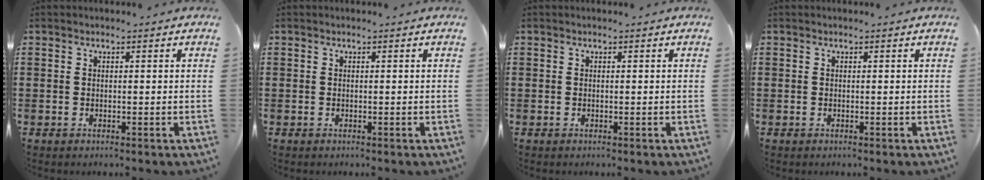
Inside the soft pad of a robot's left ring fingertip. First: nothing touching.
{"total": 0.0}
{"total": 0.0}
{"total": 0.0}